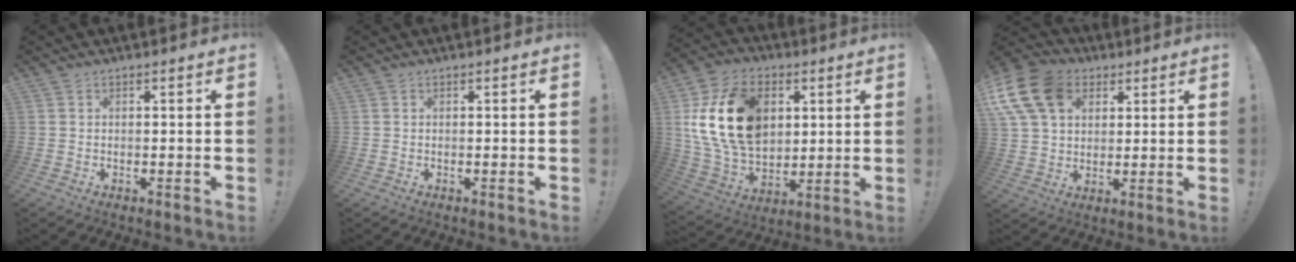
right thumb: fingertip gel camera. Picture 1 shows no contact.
{"total": 0.0}
{"total": 22.5, "force": [5.3, 15.8, 15.1], "torque": [-0.276, -0.012, 0.104]}
{"total": 17.1, "force": [6.3, 12.5, 9.8], "torque": [-0.184, -0.016, 0.122]}